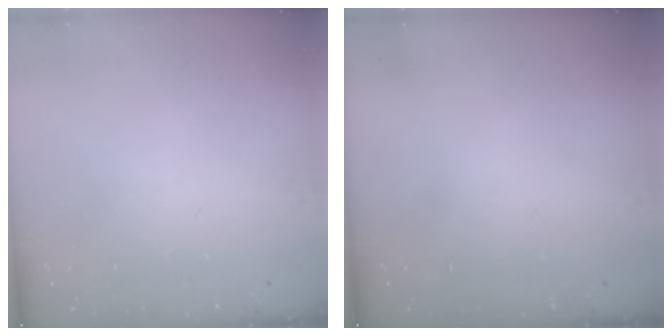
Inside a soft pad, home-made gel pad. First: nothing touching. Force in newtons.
{"total": 0.0}